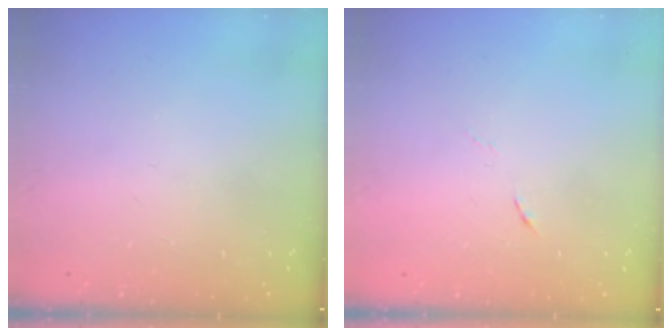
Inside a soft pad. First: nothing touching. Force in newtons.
{"total": 4.0, "press": 3.8, "slide": 1.2}